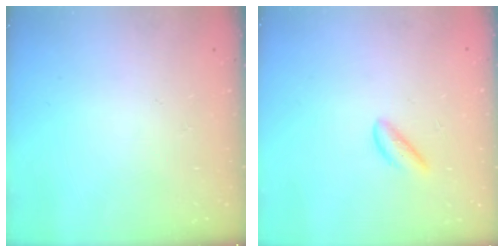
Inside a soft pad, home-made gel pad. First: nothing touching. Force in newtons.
{"total": 1.9, "press": 1.9, "slide": 0.4}